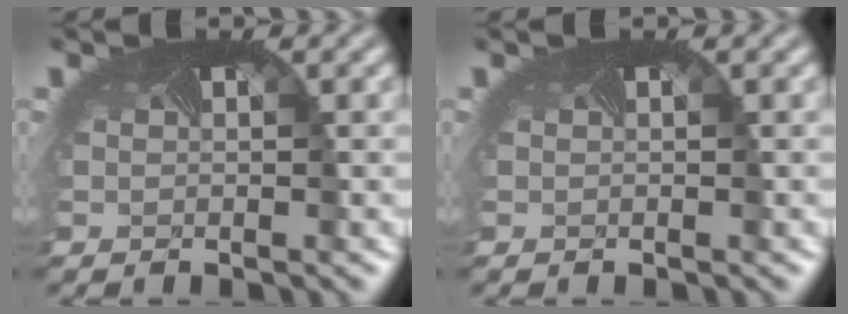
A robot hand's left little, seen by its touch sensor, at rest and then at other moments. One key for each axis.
{"total": 0.0}